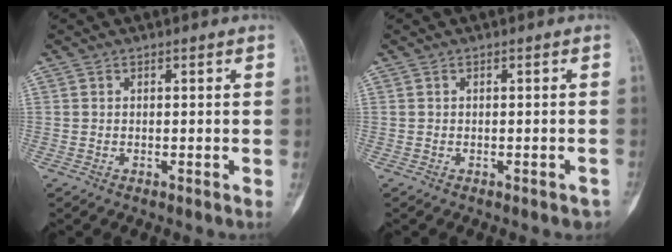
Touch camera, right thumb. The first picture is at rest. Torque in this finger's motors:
{"motor_torque": [0.57, 0.09, -0.21, -0.11, 0.06]}